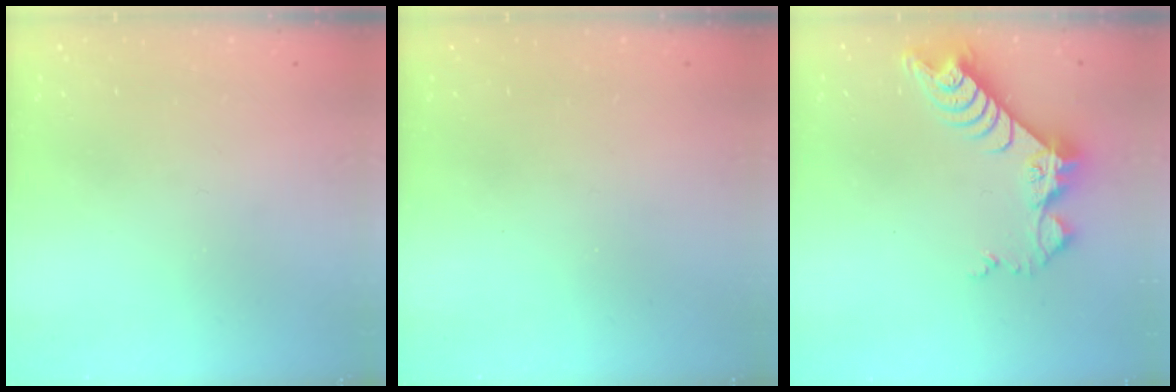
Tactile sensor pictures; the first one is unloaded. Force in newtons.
{"total": 0.0}
{"total": 9.3, "press": 9.3, "slide": 0.7}